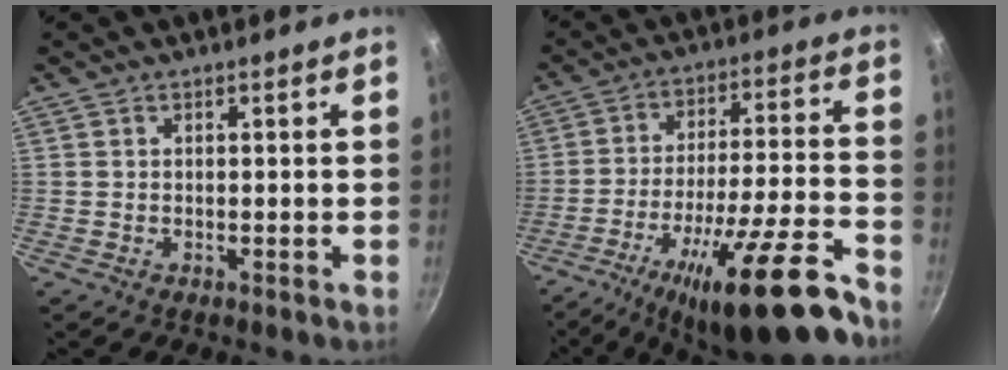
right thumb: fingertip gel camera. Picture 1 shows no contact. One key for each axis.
{"total": 20.6, "fx": -13.5, "fy": 3.6, "fz": 15.2, "tx": -0.219, "ty": 0.073, "tz": -0.211}